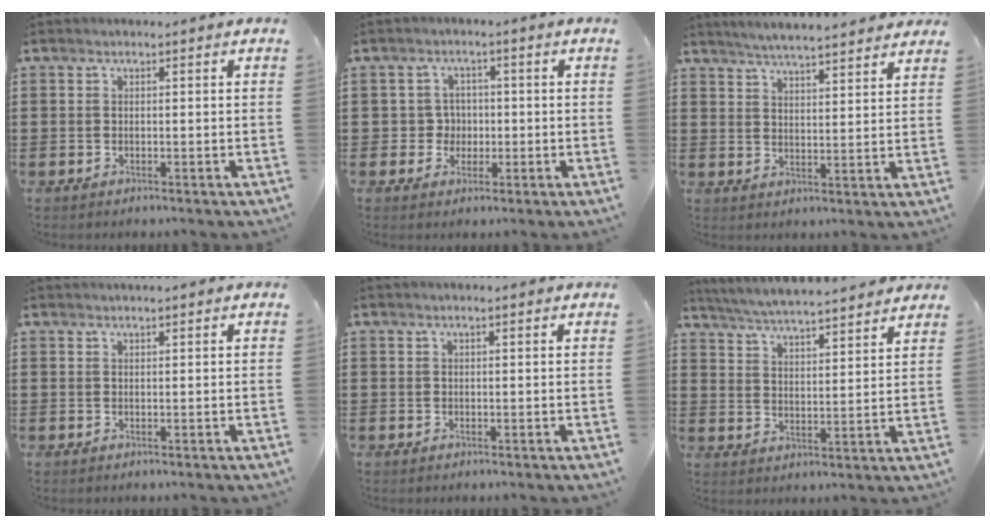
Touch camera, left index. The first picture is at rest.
{"total": 3.3, "force": [-0.5, 3.1, 0.9], "torque": [-0.032, 0.005, -0.015]}
{"total": 4.5, "force": [4.4, -0.3, 0.8], "torque": [-0.033, -0.020, 0.077]}
{"total": 1.3, "force": [1.2, -0.1, 0.3], "torque": [-0.008, -0.001, 0.023]}
{"total": 0.8, "force": [0.6, 0.0, 0.6], "torque": [-0.012, 0.000, 0.010]}
{"total": 5.4, "force": [5.3, -0.5, 1.0], "torque": [-0.045, -0.037, 0.089]}